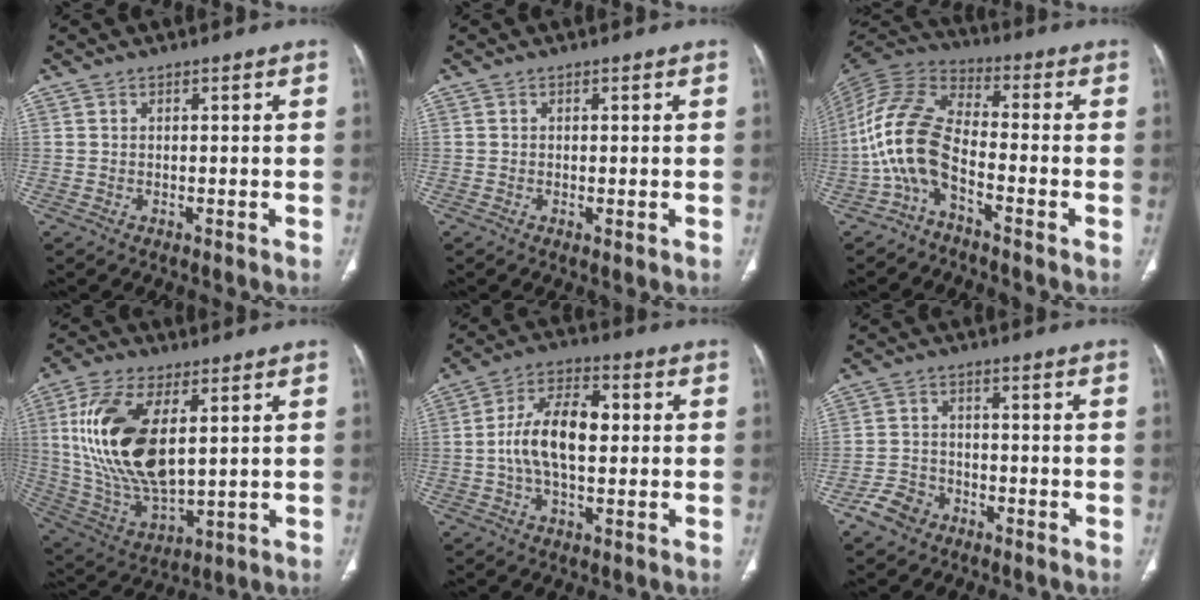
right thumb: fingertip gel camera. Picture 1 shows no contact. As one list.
[{"total": 0.7, "force": [-0.1, 0.2, 0.7], "torque": [-0.017, -0.004, -0.003]}, {"total": 11.8, "force": [-4.4, 5.3, 9.7], "torque": [-0.211, 0.055, -0.102]}, {"total": 20.8, "force": [4.6, 10.1, 17.5], "torque": [-0.353, -0.021, 0.095]}, {"total": 12.0, "force": [0.3, 6.3, 10.2], "torque": [-0.187, 0.024, -0.001]}, {"total": 5.3, "force": [-3.3, 3.8, 1.6], "torque": [-0.022, 0.025, -0.059]}]